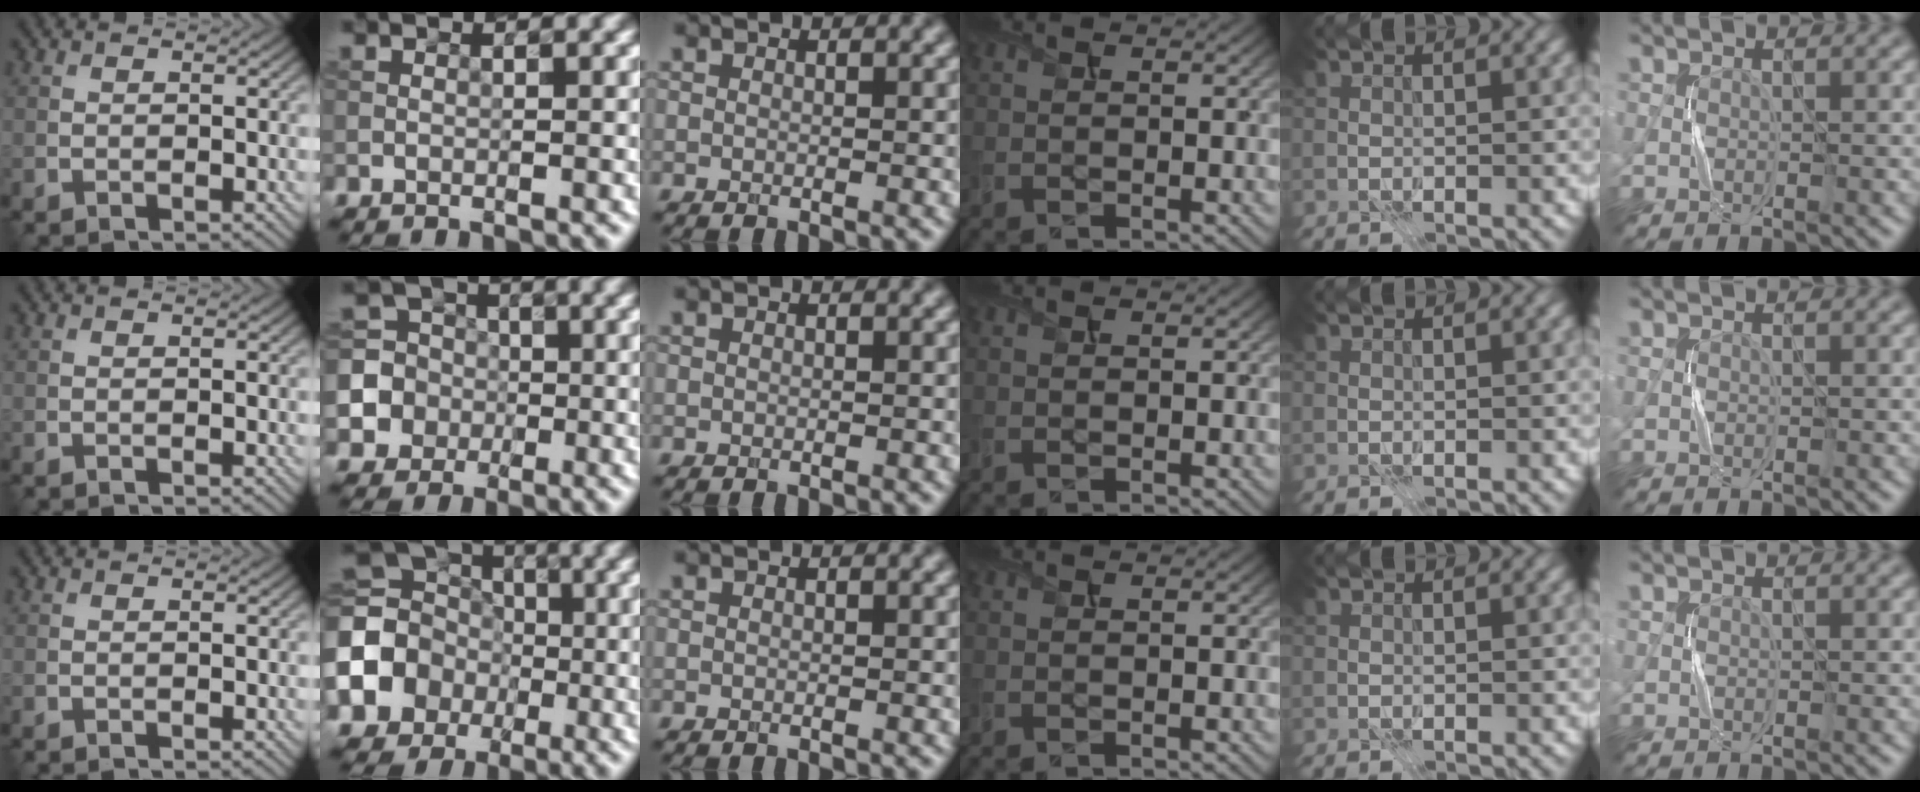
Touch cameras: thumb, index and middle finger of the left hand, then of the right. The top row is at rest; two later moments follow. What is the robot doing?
{"motion": "press", "object": "sticker"}